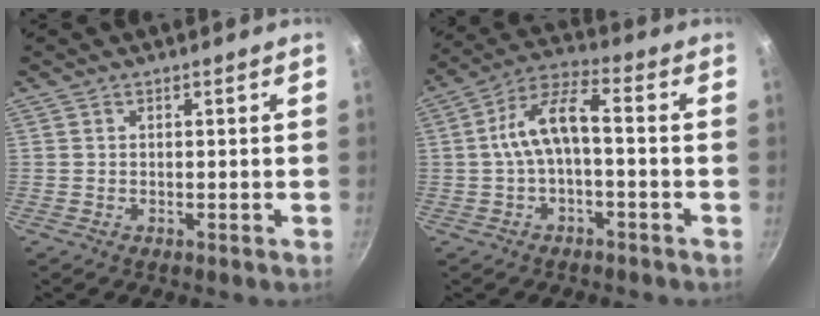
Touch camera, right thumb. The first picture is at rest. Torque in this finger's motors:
{"motor_torque": [-0.46, 0.88, 0.34, -0.20, 0.25]}